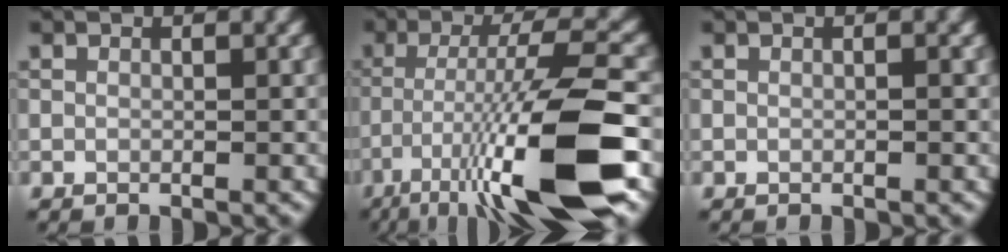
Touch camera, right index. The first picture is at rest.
{"total": 12.4, "force": [-5.7, 2.2, 10.8], "torque": [-0.187, 0.002, -0.100]}
{"total": 0.0}